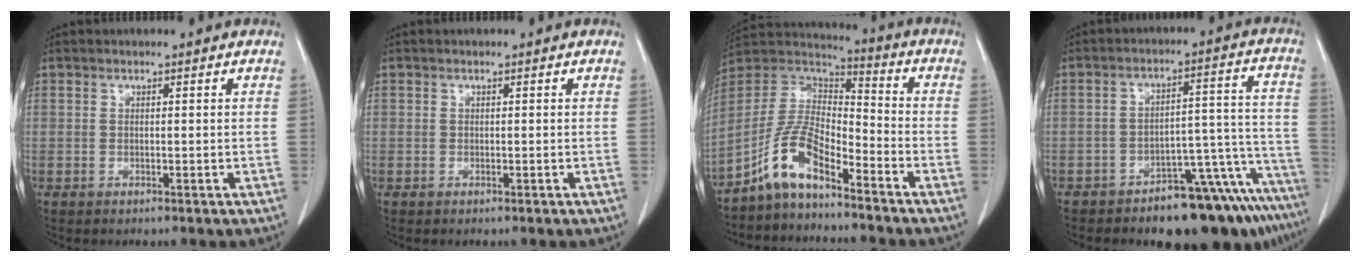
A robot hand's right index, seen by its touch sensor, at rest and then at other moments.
{"total": 0.0}
{"total": 10.0, "force": [-6.9, 3.2, 6.6], "torque": [-0.152, 0.022, -0.137]}
{"total": 16.4, "force": [-13.1, 4.9, 8.5], "torque": [-0.038, 0.056, -0.177]}